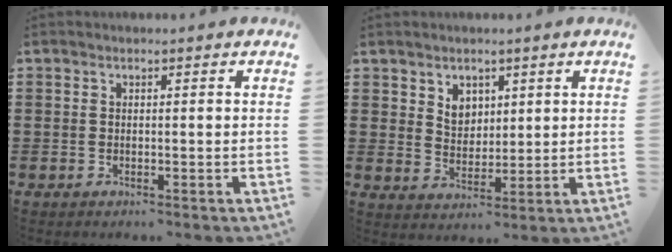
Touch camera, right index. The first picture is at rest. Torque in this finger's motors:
{"motor_torque": [0.02, 0.06, 0.08, 0.02]}